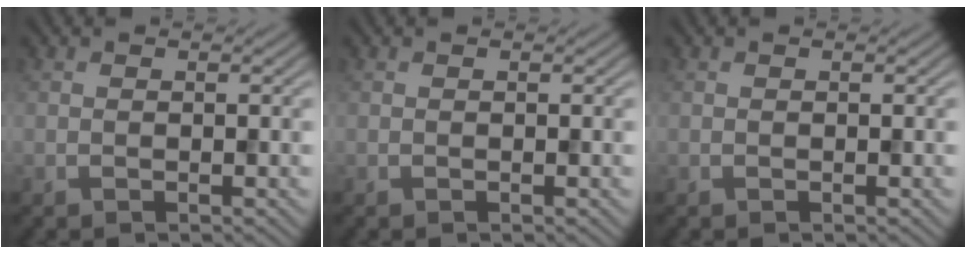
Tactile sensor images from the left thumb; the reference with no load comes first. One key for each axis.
{"total": 0.0}
{"total": 0.0}